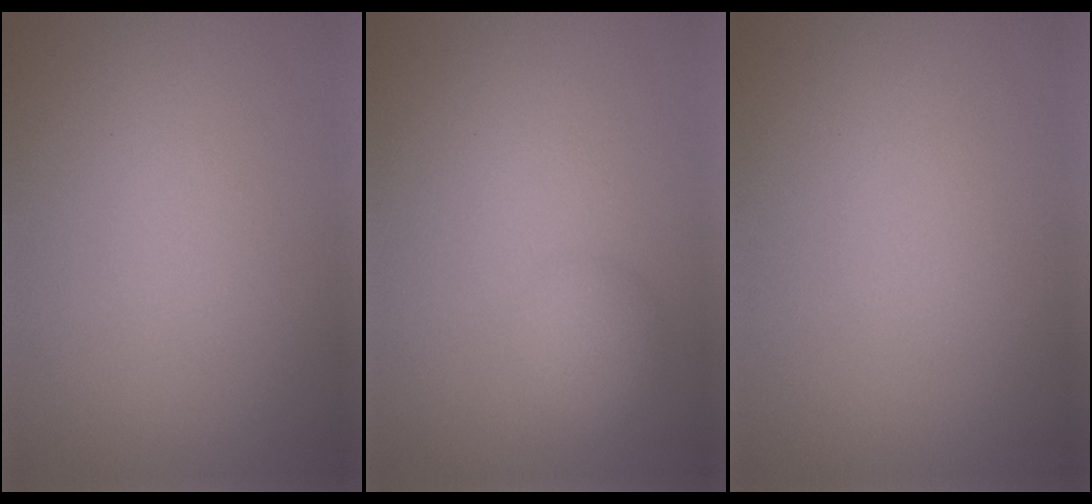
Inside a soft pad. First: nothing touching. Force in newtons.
{"total": 2.2, "press": 2.2, "slide": 0.0}
{"total": 0.0}